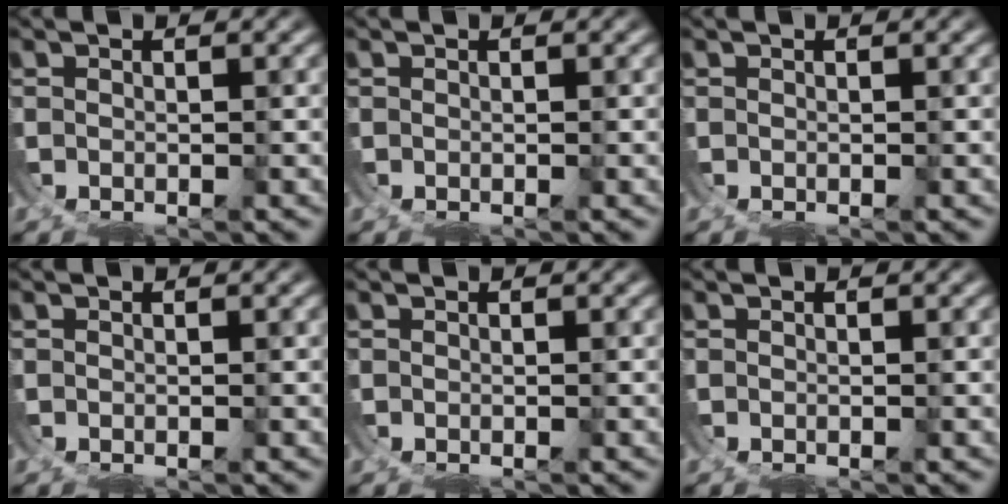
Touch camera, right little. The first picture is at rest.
{"total": 0.0}
{"total": 0.0}
{"total": 0.0}
{"total": 0.0}
{"total": 0.0}